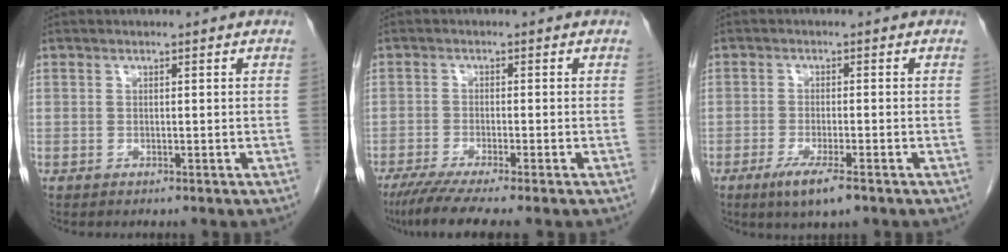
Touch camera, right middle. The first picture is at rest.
{"total": 7.1, "force": [-5.6, -0.3, 4.5], "torque": [-0.069, -0.019, -0.091]}
{"total": 5.2, "force": [-3.1, 0.6, 4.1], "torque": [-0.078, -0.012, -0.050]}